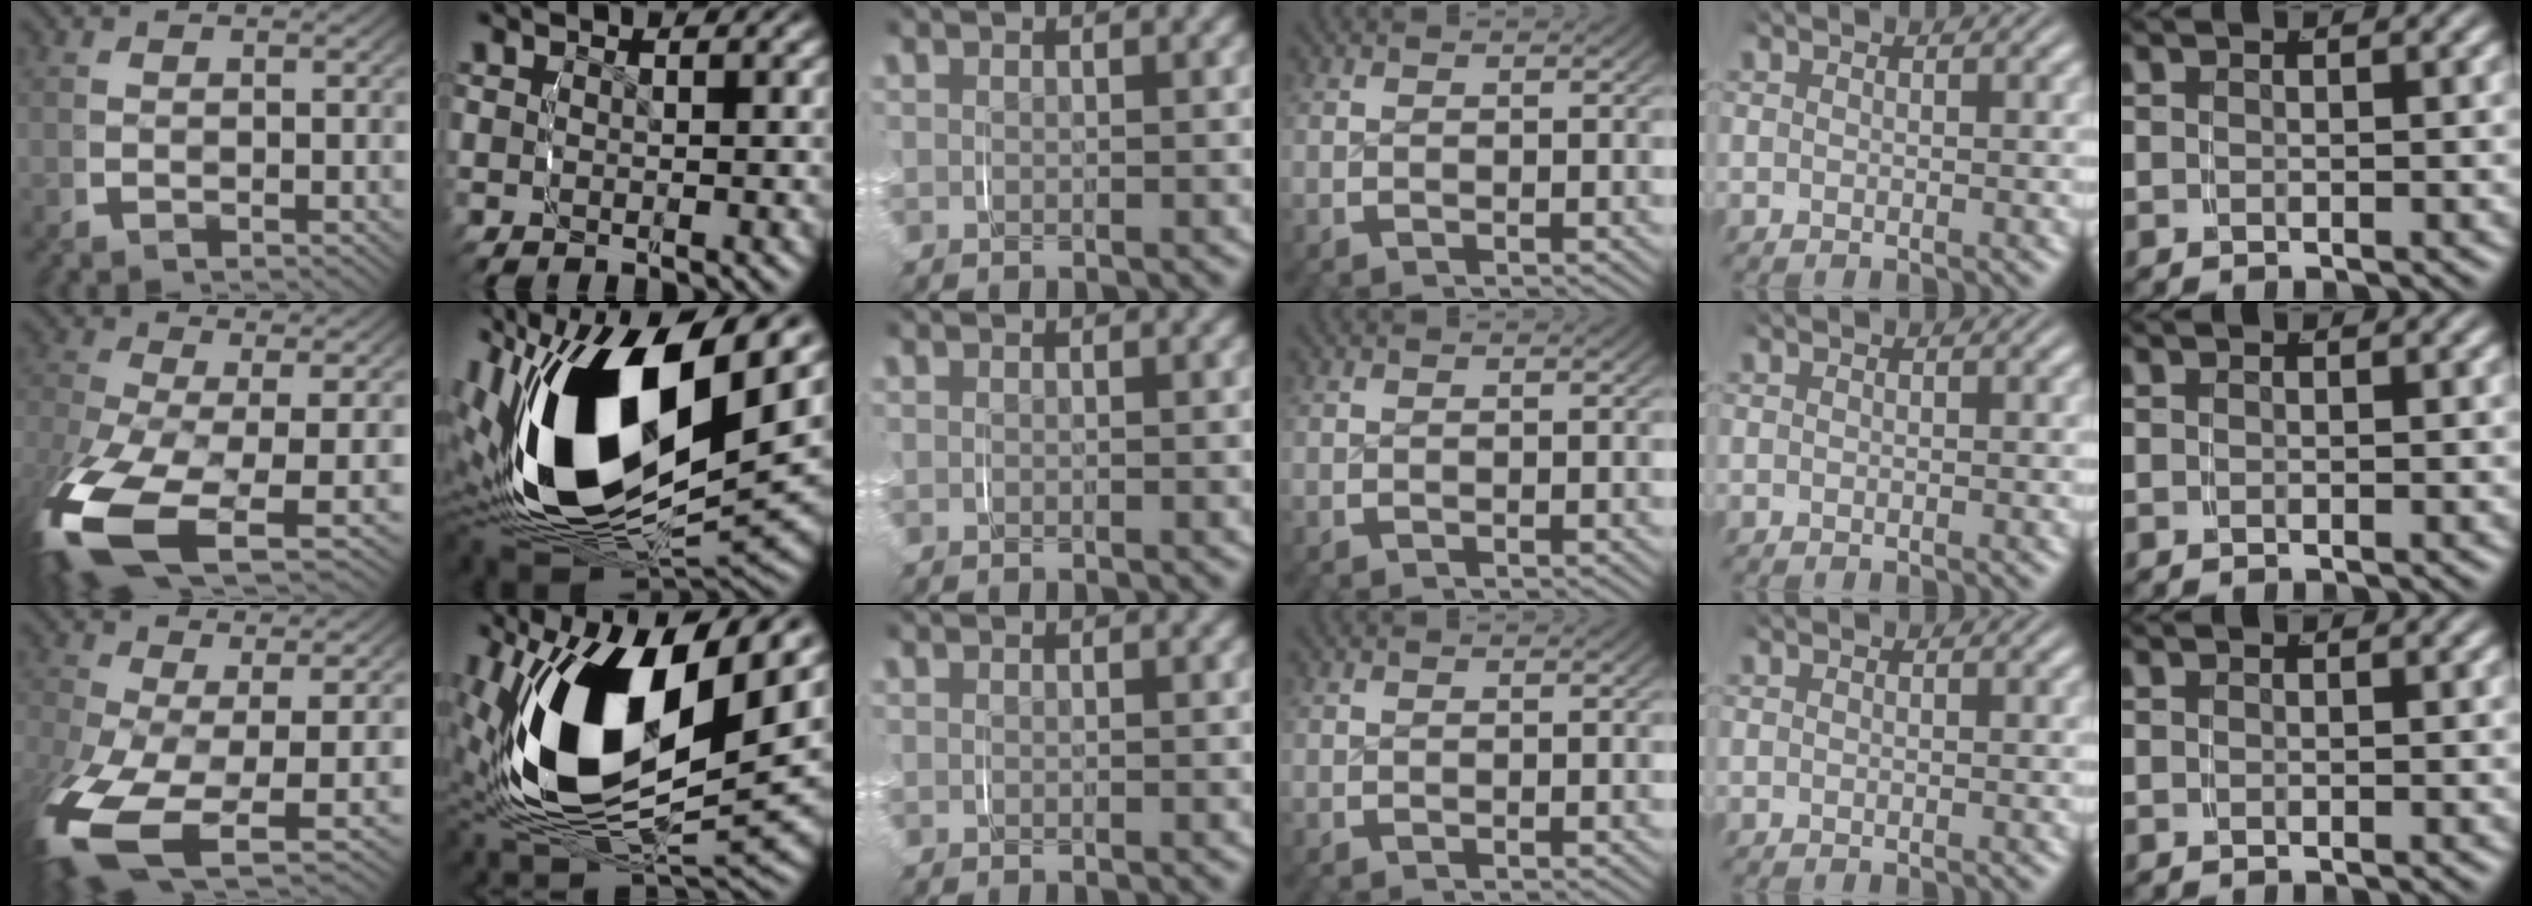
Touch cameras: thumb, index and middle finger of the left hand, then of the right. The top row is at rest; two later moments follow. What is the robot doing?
{"motion": "grasp_and_lifting", "object": "knife"}